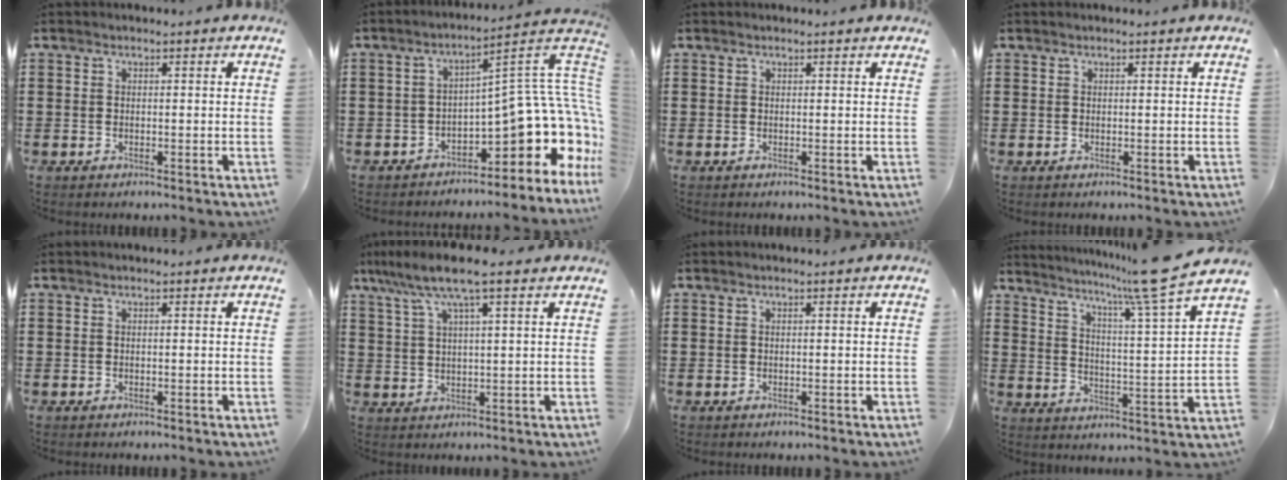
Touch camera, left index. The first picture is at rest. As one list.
[{"total": 10.4, "force": [-1.7, 3.5, 9.6], "torque": [-0.137, -0.032, -0.035]}, {"total": 0.0}, {"total": 0.0}, {"total": 0.0}, {"total": 7.2, "force": [4.4, 0.7, 5.7], "torque": [-0.121, -0.004, 0.074]}, {"total": 0.0}, {"total": 10.1, "force": [8.6, -1.4, 5.1], "torque": [-0.107, -0.065, 0.131]}]